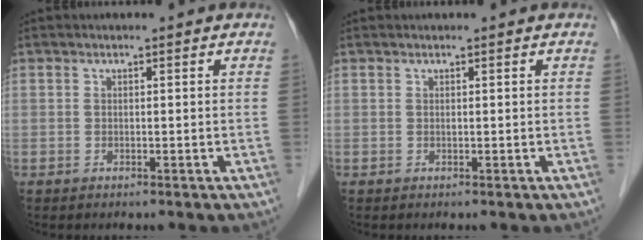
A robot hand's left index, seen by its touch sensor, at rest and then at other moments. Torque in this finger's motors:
{"motor_torque": [0.32, -0.06, -0.03, -0.01]}